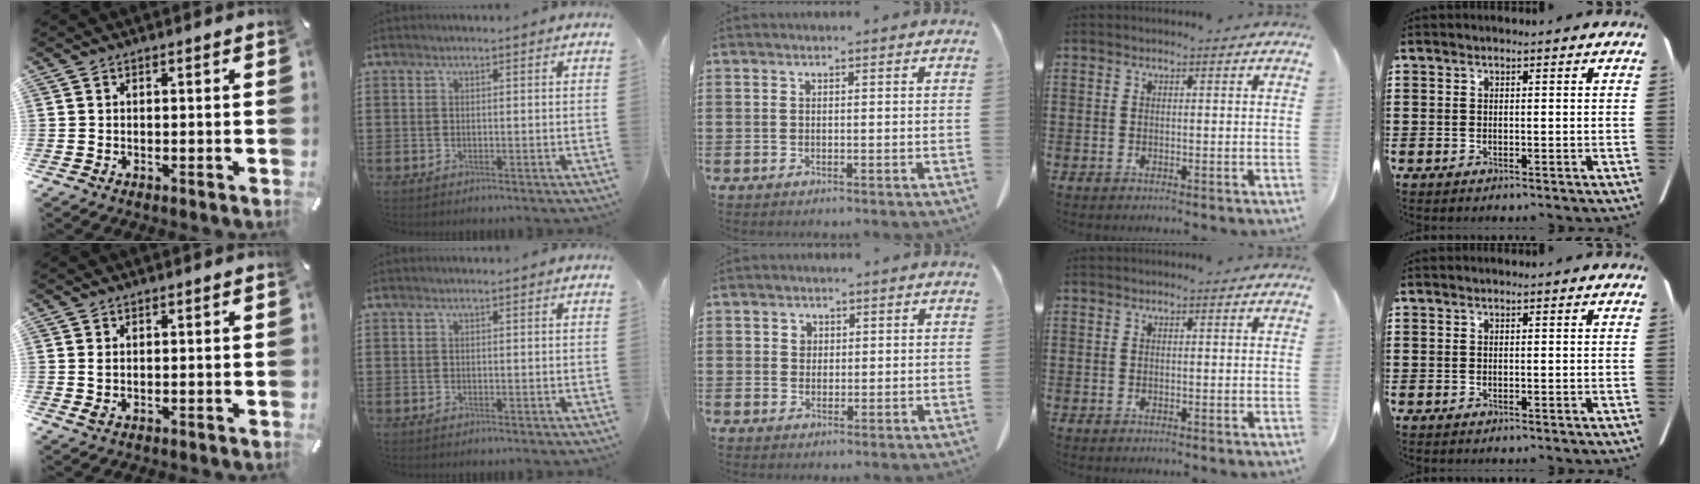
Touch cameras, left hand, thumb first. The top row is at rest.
{"thumb": {"total": 1.5, "force": [0.5, 0.8, 1.1], "torque": [-0.023, 0.002, 0.008]}, "middle": {"total": 2.0, "force": [0.9, 1.7, 0.5], "torque": [-0.009, 0.004, 0.013]}}